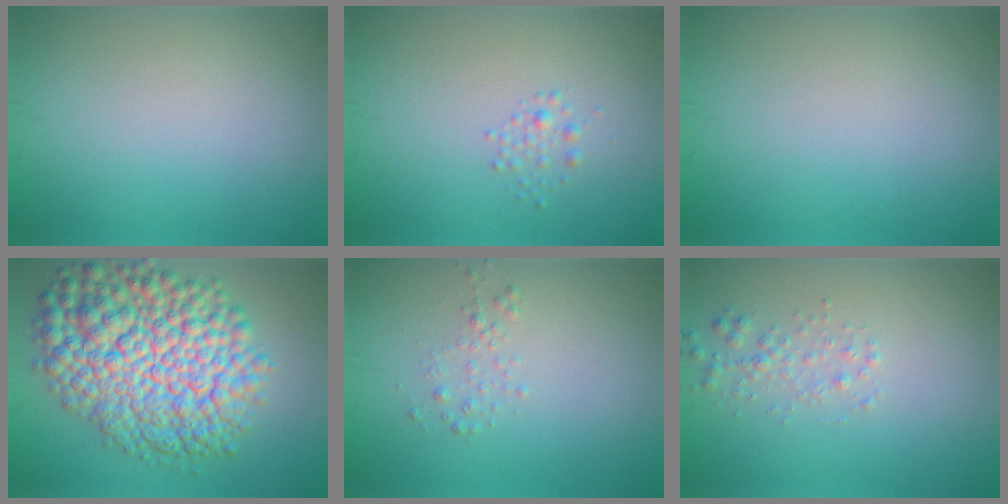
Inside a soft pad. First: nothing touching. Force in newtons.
{"total": 1.0, "press": 1.0, "slide": 0.0}
{"total": 0.0}
{"total": 12.8, "press": 12.8, "slide": 0.4}
{"total": 1.1, "press": 1.1, "slide": 0.1}
{"total": 1.6, "press": 1.6, "slide": 0.0}